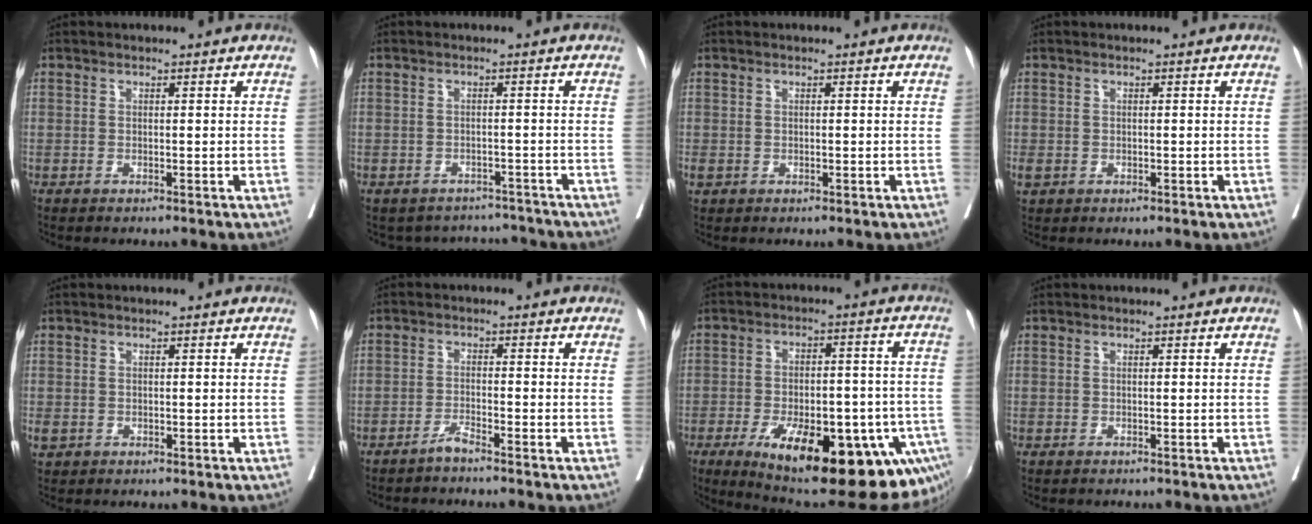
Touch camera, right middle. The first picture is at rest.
{"total": 6.4, "force": [-5.9, 2.4, -0.7], "torque": [0.020, 0.025, -0.070]}
{"total": 1.0, "force": [-0.2, 0.8, 0.7], "torque": [-0.021, 0.005, 0.001]}
{"total": 1.4, "force": [-0.2, 1.0, 0.9], "torque": [-0.027, 0.005, 0.001]}
{"total": 1.5, "force": [-0.2, 1.2, 0.9], "torque": [-0.024, 0.005, 0.003]}
{"total": 1.7, "force": [-1.5, -0.2, 0.7], "torque": [-0.011, 0.001, -0.029]}
{"total": 26.5, "force": [-12.6, 9.1, 21.5], "torque": [-0.222, 0.002, -0.169]}
{"total": 0.0}